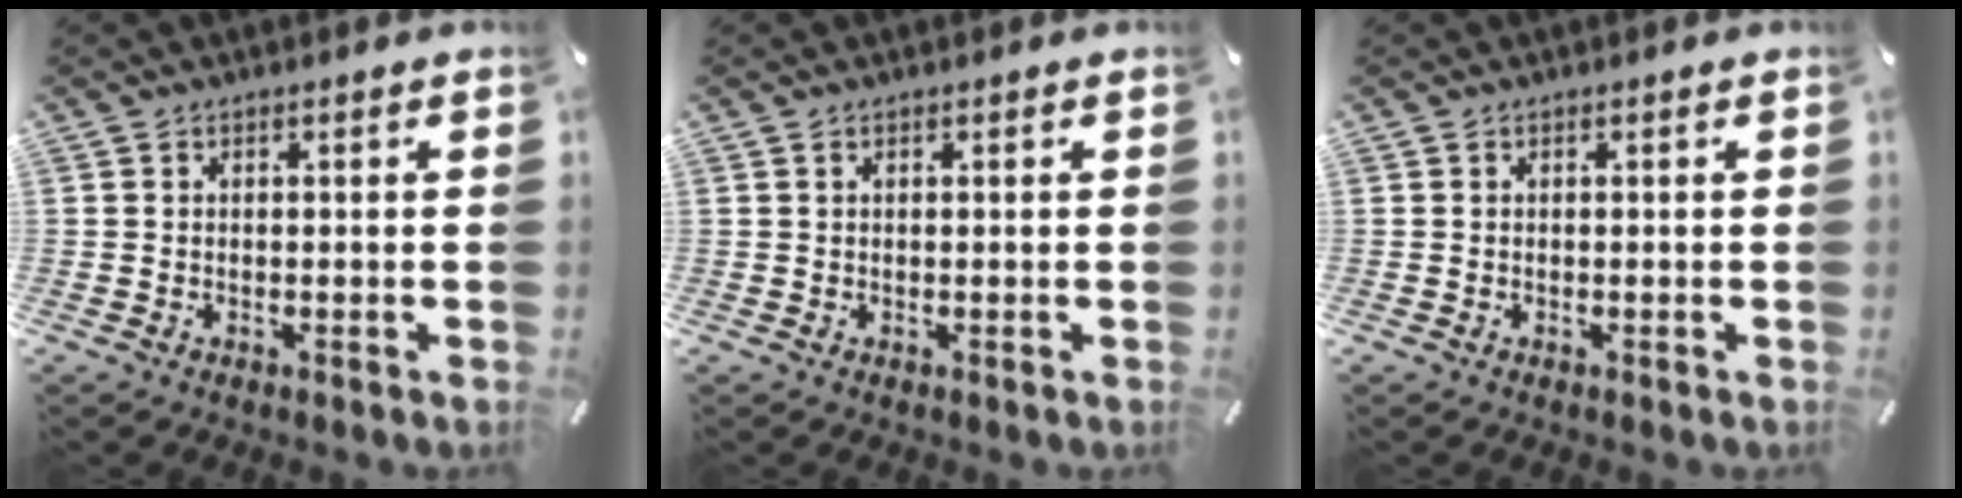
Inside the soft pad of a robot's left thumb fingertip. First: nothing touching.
{"total": 0.5, "force": [0.3, 0.2, 0.4], "torque": [-0.007, 0.002, 0.004]}
{"total": 0.0}